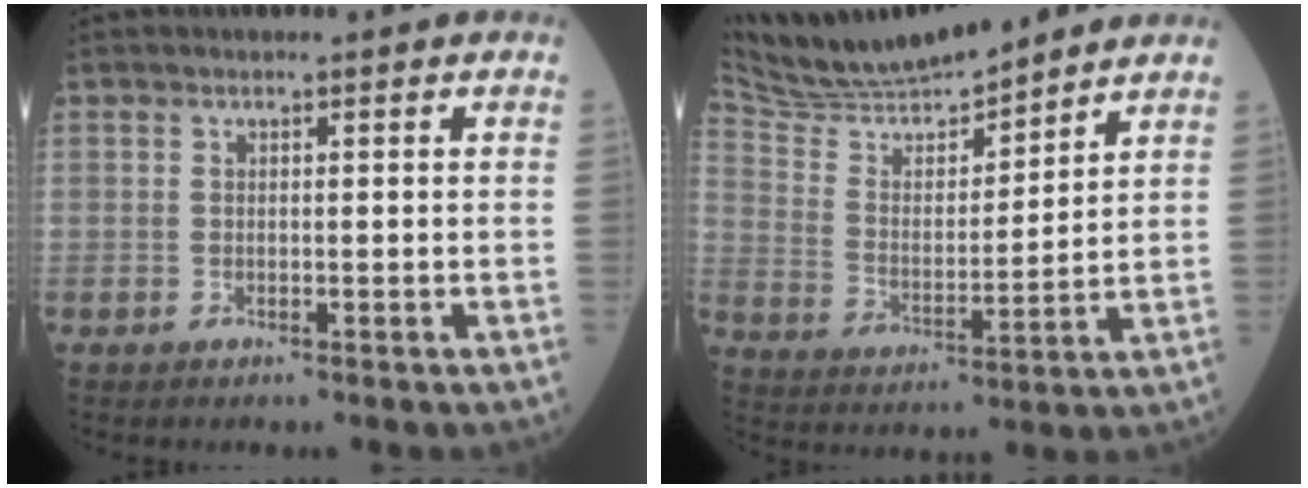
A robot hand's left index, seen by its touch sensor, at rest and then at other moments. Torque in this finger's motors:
{"motor_torque": [0.87, -1.27, 0.12, 0.03]}